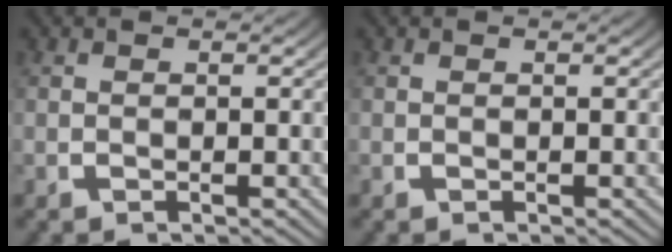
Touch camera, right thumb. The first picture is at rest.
{"total": 0.0}